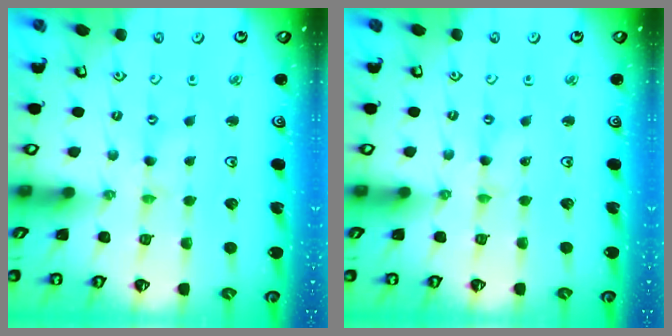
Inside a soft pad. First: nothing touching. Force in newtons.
{"total": 0.0}